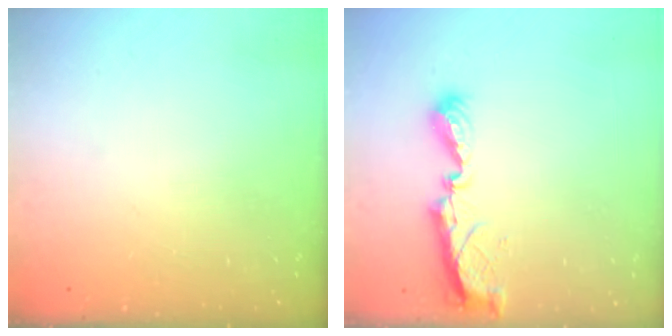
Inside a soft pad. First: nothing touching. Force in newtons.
{"total": 8.8, "press": 8.7, "slide": 0.4}